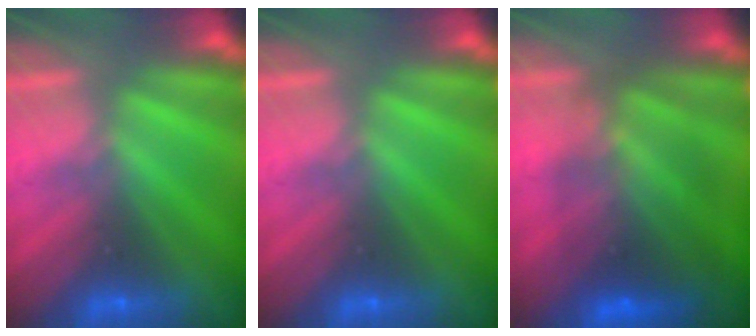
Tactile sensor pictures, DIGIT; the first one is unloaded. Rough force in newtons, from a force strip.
{"total": 0.0}
{"total": 5.9}